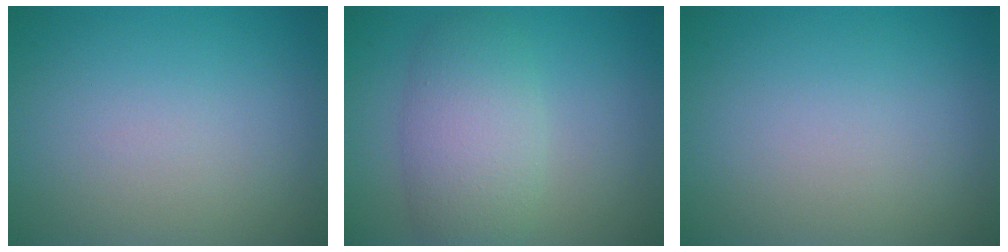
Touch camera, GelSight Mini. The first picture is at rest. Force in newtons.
{"total": 5.2, "press": 5.2, "slide": 0.1}
{"total": 0.0}